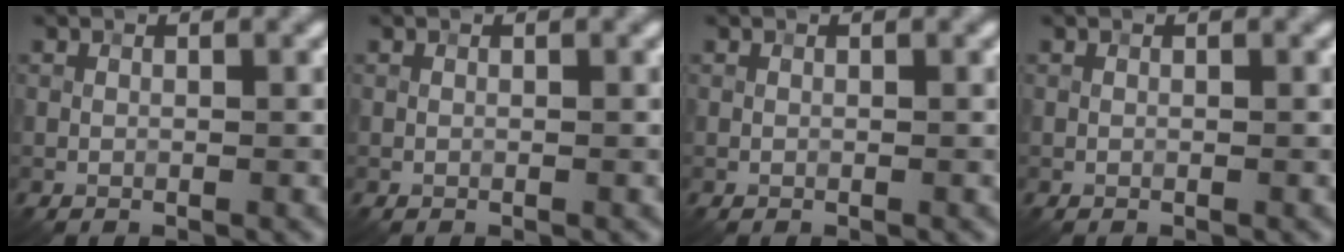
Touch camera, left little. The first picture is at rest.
{"total": 0.0}
{"total": 0.0}
{"total": 0.0}